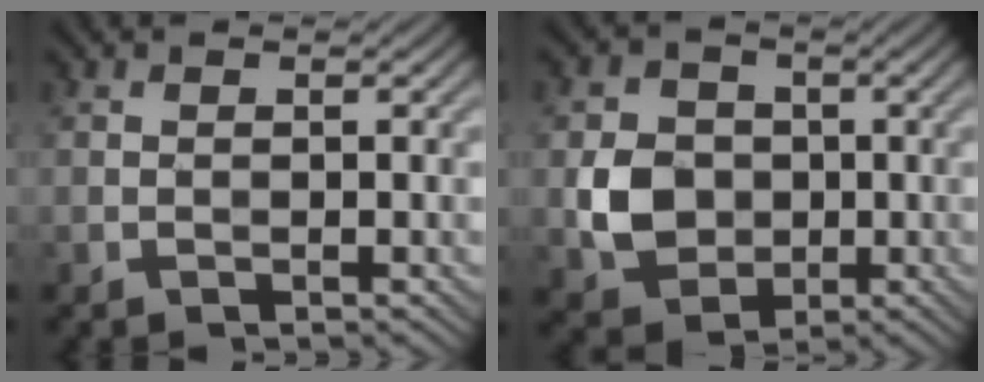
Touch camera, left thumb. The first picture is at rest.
{"total": 6.5, "force": [-0.6, 5.7, 3.1], "torque": [-0.073, -0.002, -0.017]}